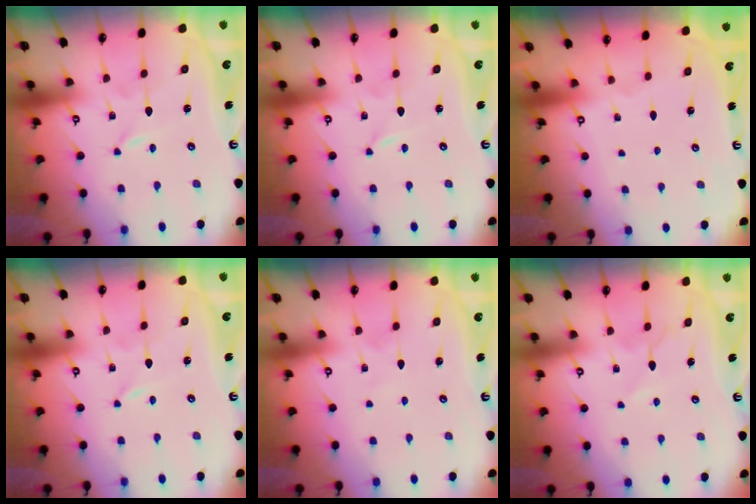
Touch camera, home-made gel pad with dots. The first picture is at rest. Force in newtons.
{"total": 0.0}
{"total": 0.0}
{"total": 0.0}
{"total": 2.2, "press": 2.2, "slide": 0.3}
{"total": 5.1, "press": 5.0, "slide": 0.6}